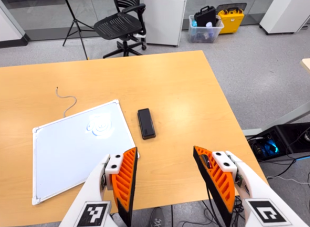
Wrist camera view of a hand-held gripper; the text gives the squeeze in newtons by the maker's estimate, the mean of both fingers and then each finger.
{"total": 0.0}